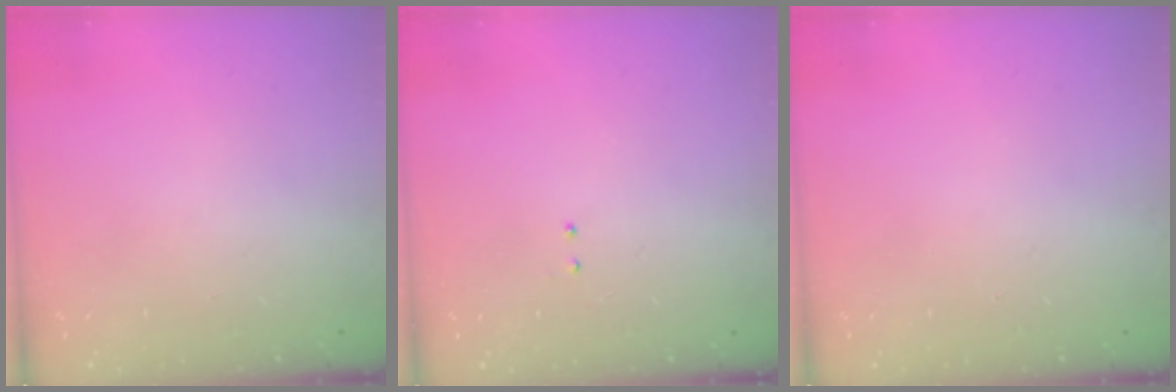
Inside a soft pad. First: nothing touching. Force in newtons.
{"total": 2.1, "press": 2.0, "slide": 0.6}
{"total": 0.0}